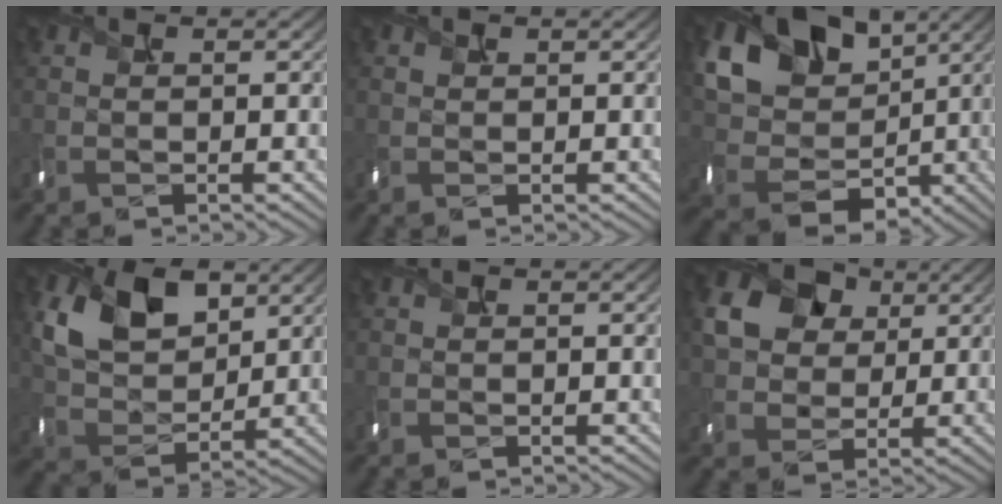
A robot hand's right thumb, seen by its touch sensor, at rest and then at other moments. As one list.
[{"total": 0.6, "force": [0.2, 0.5, 0.2], "torque": [-0.007, -0.002, 0.007]}, {"total": 14.2, "force": [4.1, 11.2, 7.7], "torque": [-0.194, 0.008, 0.085]}, {"total": 10.0, "force": [4.2, 6.5, 6.3], "torque": [-0.146, -0.004, 0.081]}, {"total": 0.0}, {"total": 7.6, "force": [2.8, 6.1, 3.5], "torque": [-0.096, 0.002, 0.044]}]